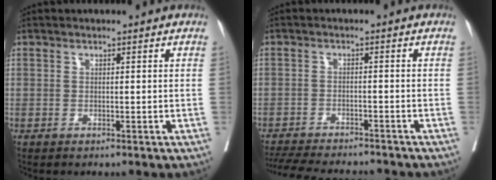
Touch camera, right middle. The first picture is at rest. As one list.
[{"total": 13.5, "force": [-12.4, 2.1, 5.0], "torque": [-0.094, -0.015, -0.176]}]